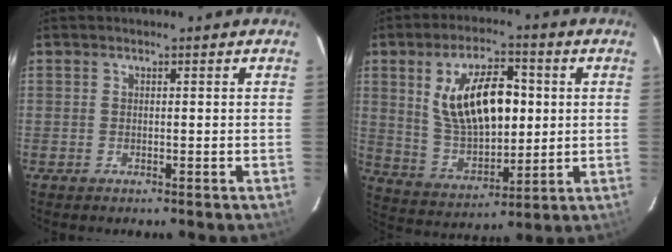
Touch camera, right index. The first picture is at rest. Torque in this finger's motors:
{"motor_torque": [1.29, 0.84, 0.40, 0.21]}